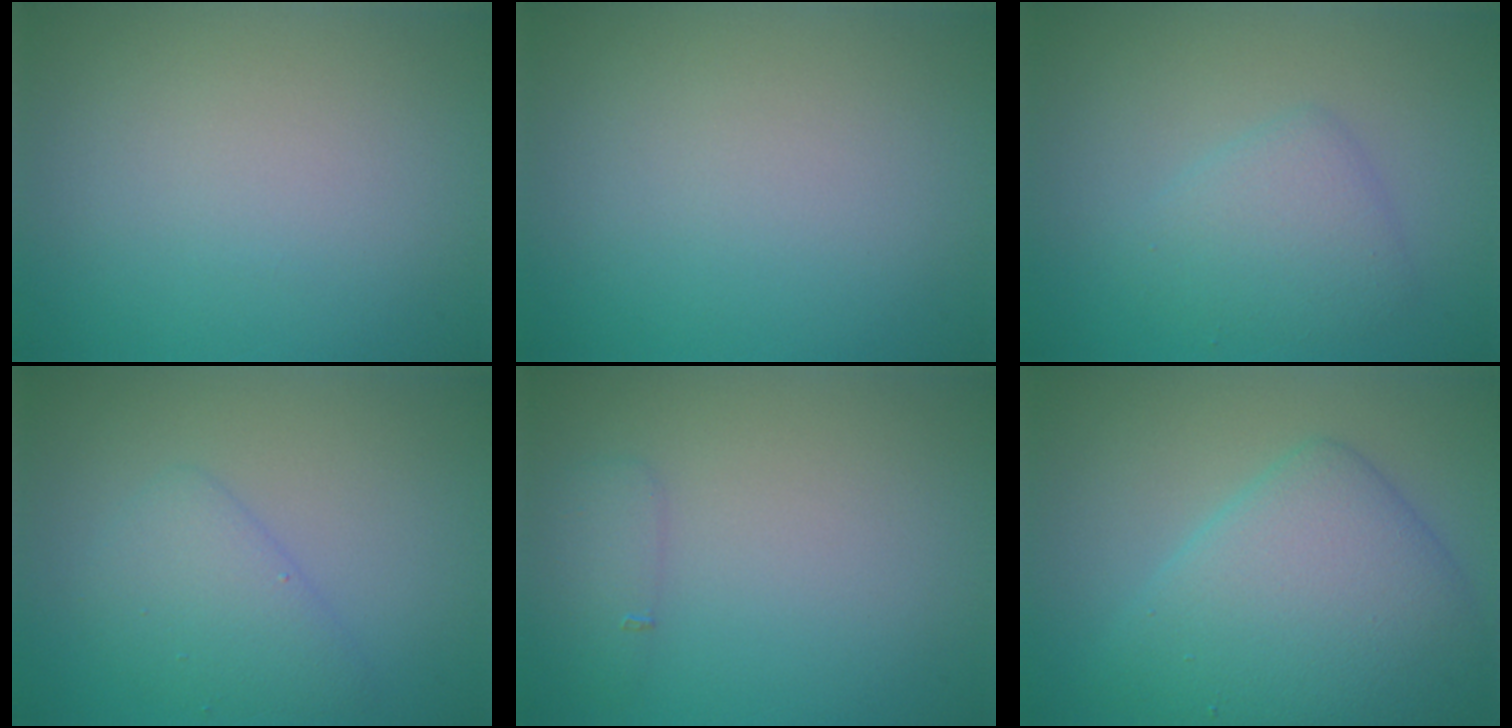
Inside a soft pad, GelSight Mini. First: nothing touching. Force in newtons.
{"total": 0.0}
{"total": 2.8, "press": 2.8, "slide": 0.2}
{"total": 2.8, "press": 2.8, "slide": 0.1}
{"total": 1.4, "press": 1.4, "slide": 0.0}
{"total": 7.5, "press": 7.5, "slide": 0.2}